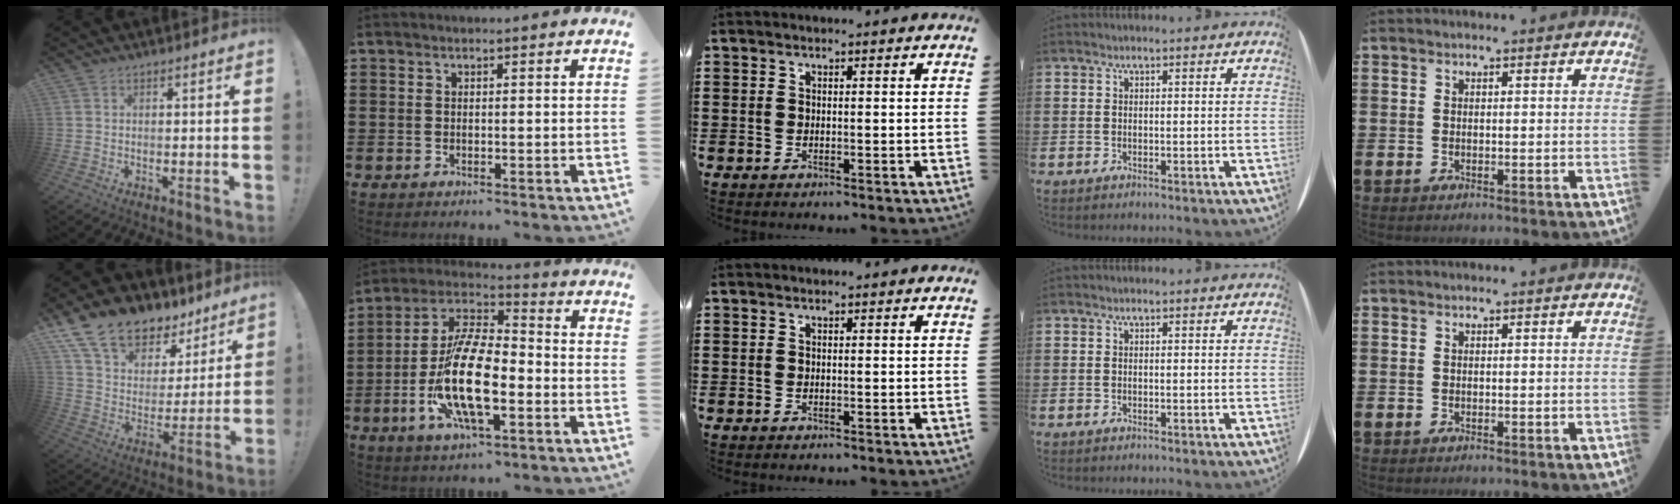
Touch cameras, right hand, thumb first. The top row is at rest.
{"thumb": {"total": 14.9, "force": [11.3, 8.2, 5.4], "torque": [-0.101, -0.082, 0.214]}, "index": {"total": 15.5, "force": [-4.2, 6.3, 13.5], "torque": [-0.303, -0.007, -0.083]}}